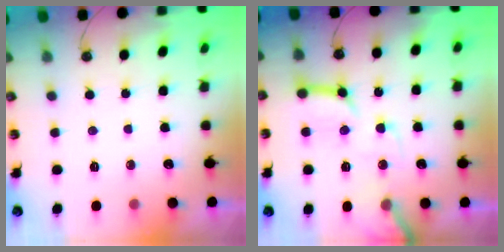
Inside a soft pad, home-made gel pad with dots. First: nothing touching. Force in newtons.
{"total": 15.2, "press": 15.1, "slide": 1.8}